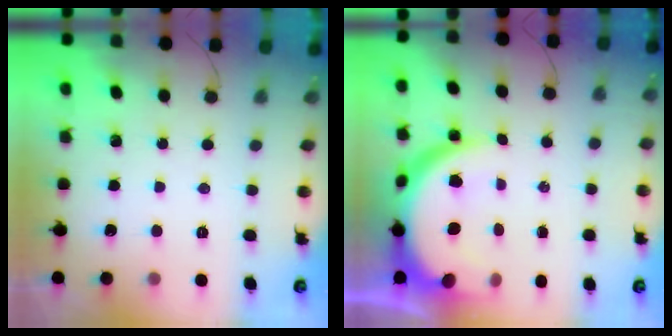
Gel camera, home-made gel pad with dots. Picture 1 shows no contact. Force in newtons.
{"total": 13.2, "press": 13.2, "slide": 1.1}